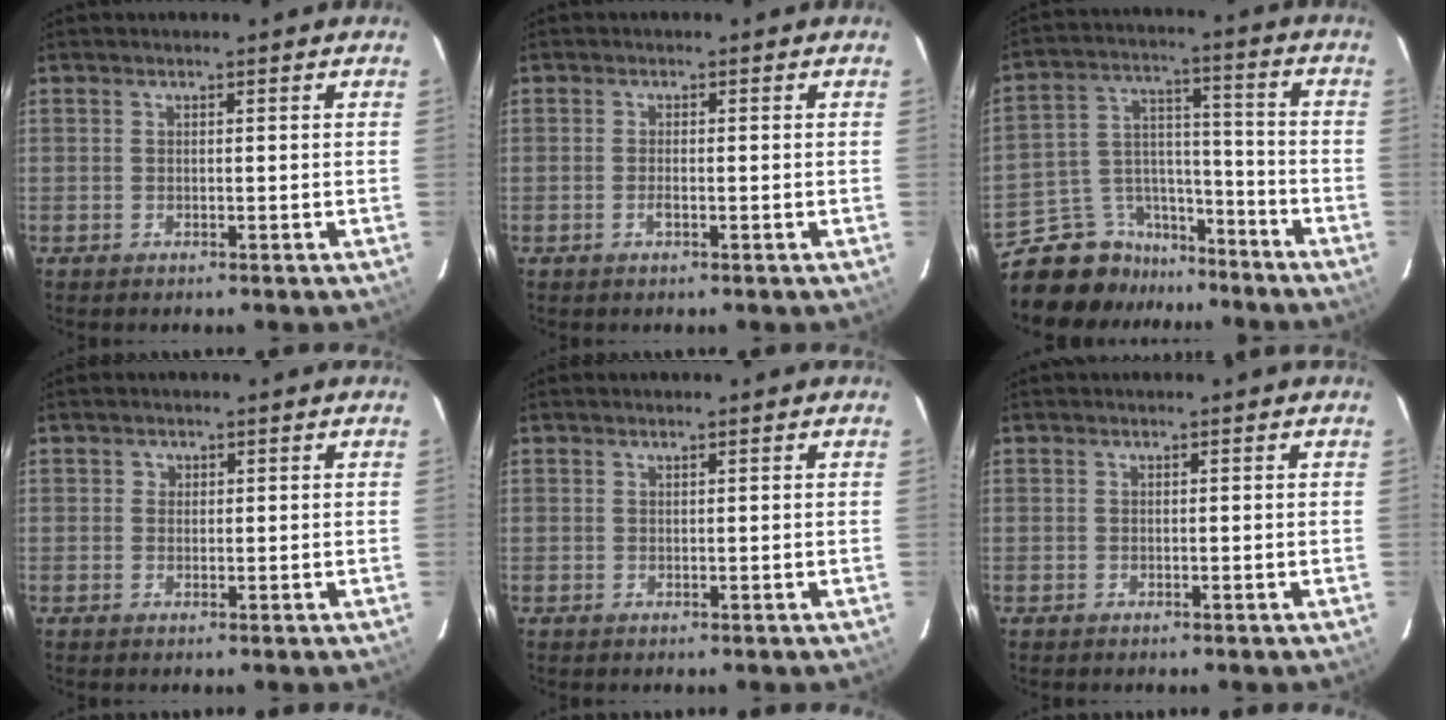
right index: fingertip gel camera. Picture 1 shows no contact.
{"total": 1.6, "force": [-0.6, 0.5, 1.4], "torque": [-0.028, 0.000, -0.011]}
{"total": 13.7, "force": [-11.4, 7.2, 2.4], "torque": [-0.061, 0.059, -0.182]}
{"total": 1.1, "force": [0.2, 1.1, 0.1], "torque": [0.004, 0.004, 0.000]}
{"total": 0.5, "force": [0.4, 0.0, 0.3], "torque": [-0.005, 0.003, 0.007]}
{"total": 0.0}